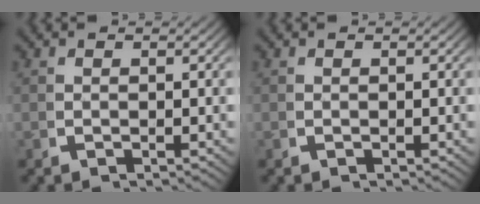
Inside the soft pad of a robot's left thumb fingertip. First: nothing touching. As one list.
[{"total": 0.0}]